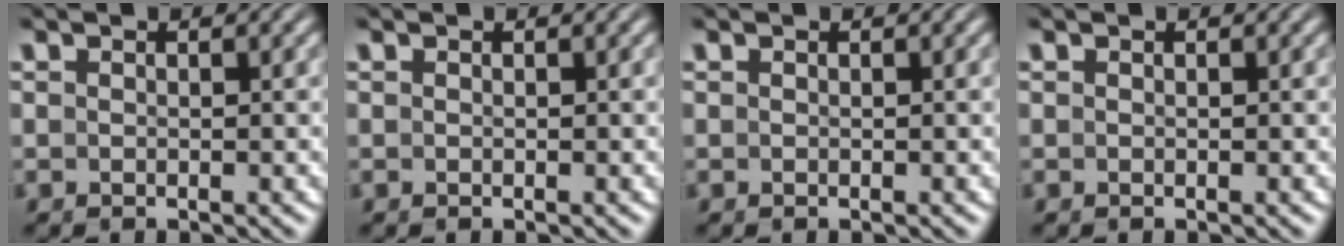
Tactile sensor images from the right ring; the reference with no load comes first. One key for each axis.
{"total": 0.0}
{"total": 0.0}
{"total": 0.0}